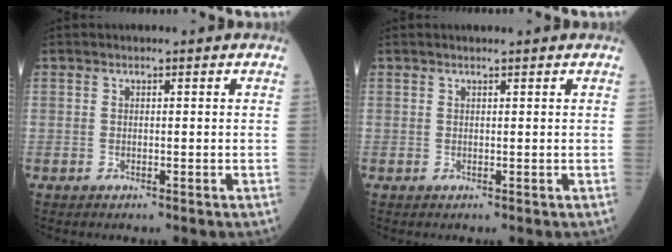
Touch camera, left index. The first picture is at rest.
{"total": 1.1, "force": [0.9, -0.3, 0.6], "torque": [-0.008, 0.006, 0.013]}